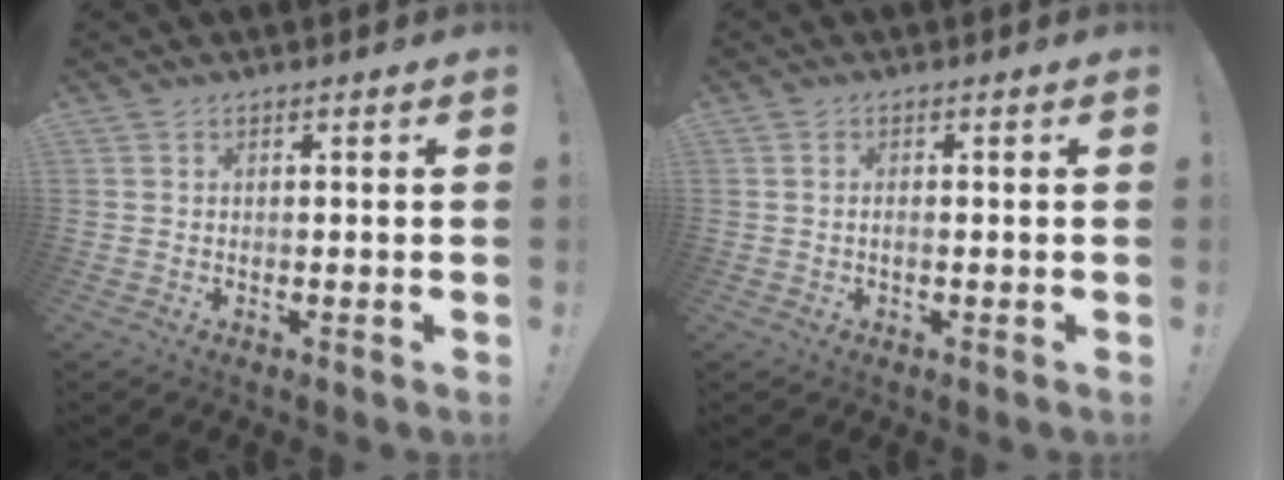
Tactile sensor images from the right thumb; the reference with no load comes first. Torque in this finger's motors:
{"motor_torque": [-0.22, -0.09, -0.05, -0.16, 0.06]}